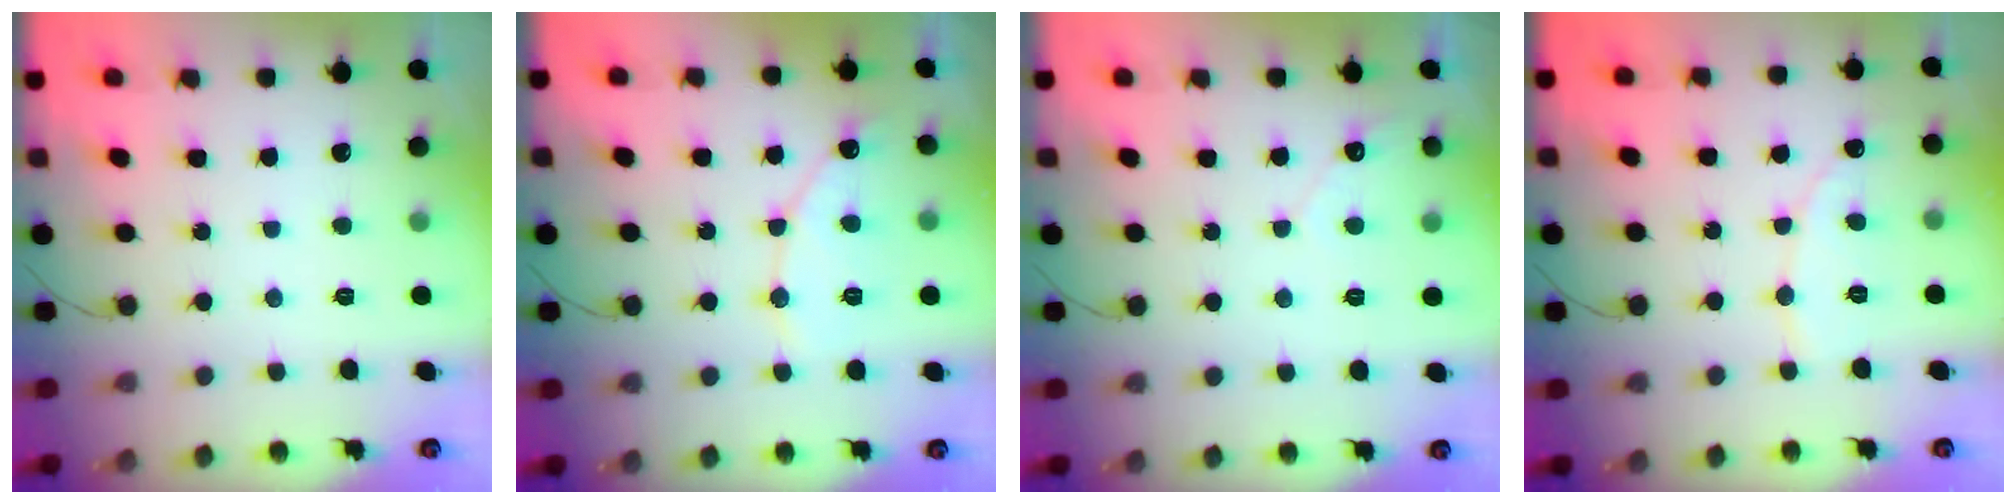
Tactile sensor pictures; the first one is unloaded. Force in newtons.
{"total": 8.5, "press": 8.5, "slide": 0.7}
{"total": 2.8, "press": 2.8, "slide": 0.2}
{"total": 6.8, "press": 6.8, "slide": 0.5}